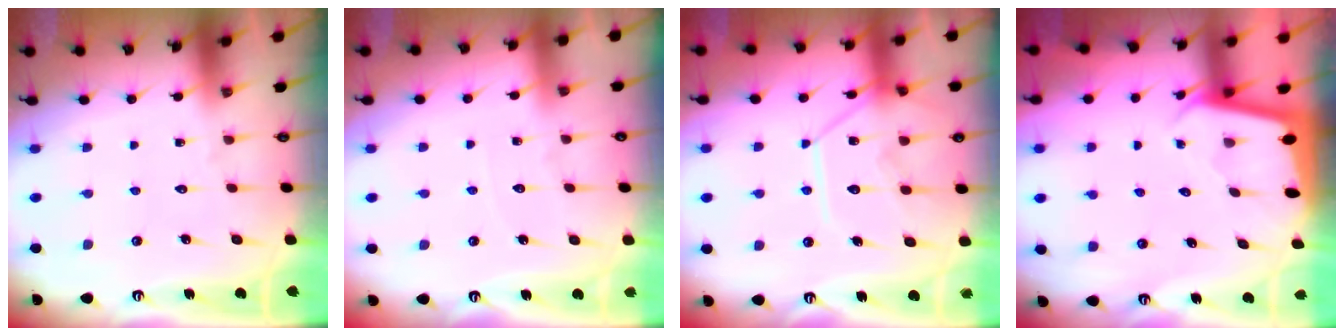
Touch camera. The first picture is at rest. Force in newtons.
{"total": 2.6, "press": 2.5, "slide": 0.4}
{"total": 12.4, "press": 12.4, "slide": 1.2}
{"total": 1.9, "press": 1.9, "slide": 0.1}